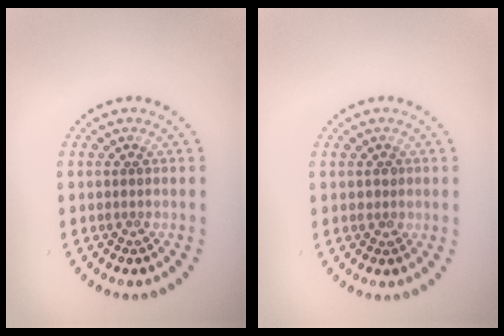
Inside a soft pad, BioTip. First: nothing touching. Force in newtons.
{"total": 0.8, "press": 0.7, "slide": 0.3}